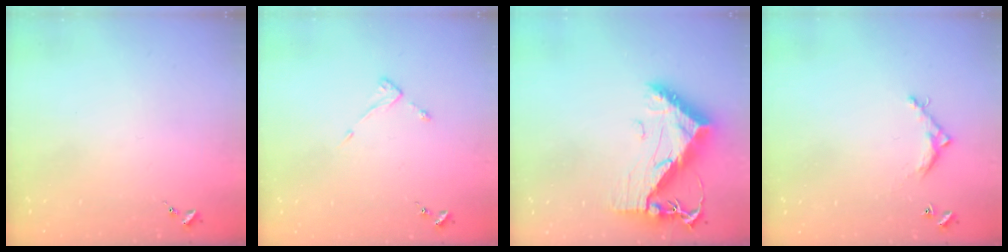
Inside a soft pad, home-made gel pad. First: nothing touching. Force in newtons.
{"total": 2.6, "press": 2.6, "slide": 0.3}
{"total": 12.5, "press": 12.4, "slide": 1.1}
{"total": 5.5, "press": 5.5, "slide": 0.3}